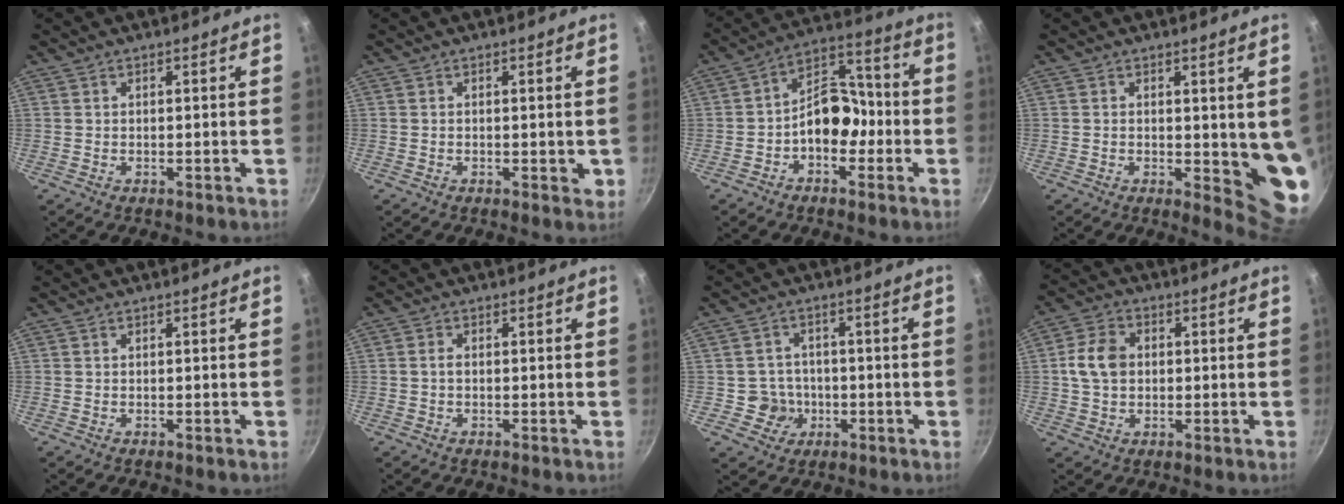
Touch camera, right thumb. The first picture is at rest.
{"total": 1.6, "force": [-0.1, 0.9, 1.3], "torque": [-0.012, -0.001, -0.002]}
{"total": 10.3, "force": [-2.6, 7.0, 7.0], "torque": [-0.062, 0.057, -0.054]}
{"total": 6.9, "force": [0.6, 2.9, 6.3], "torque": [-0.068, -0.026, 0.008]}
{"total": 0.0}
{"total": 1.4, "force": [-0.2, 0.9, 1.0], "torque": [-0.016, 0.008, -0.004]}
{"total": 5.6, "force": [-1.2, 5.4, 1.0], "torque": [0.017, 0.016, -0.017]}
{"total": 7.9, "force": [0.5, 6.1, 5.0], "torque": [-0.079, 0.013, 0.000]}